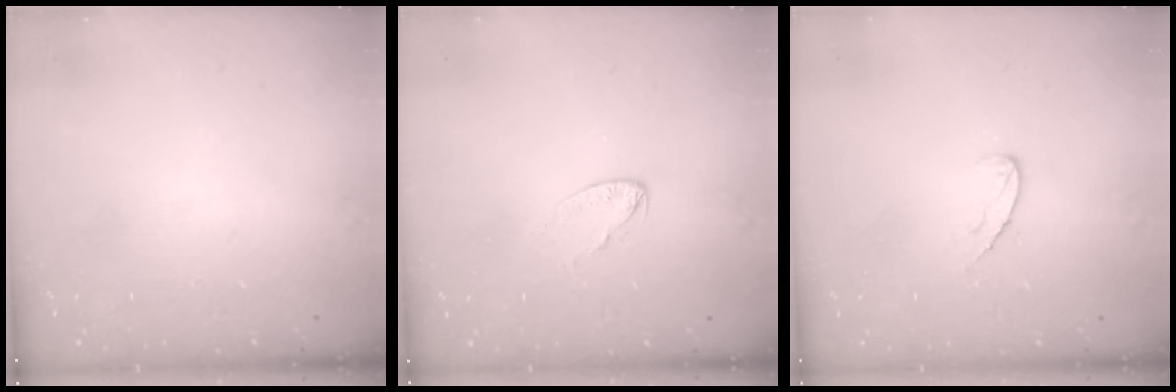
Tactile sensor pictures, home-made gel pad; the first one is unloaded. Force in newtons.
{"total": 3.8, "press": 3.8, "slide": 0.3}
{"total": 5.8, "press": 5.8, "slide": 0.6}